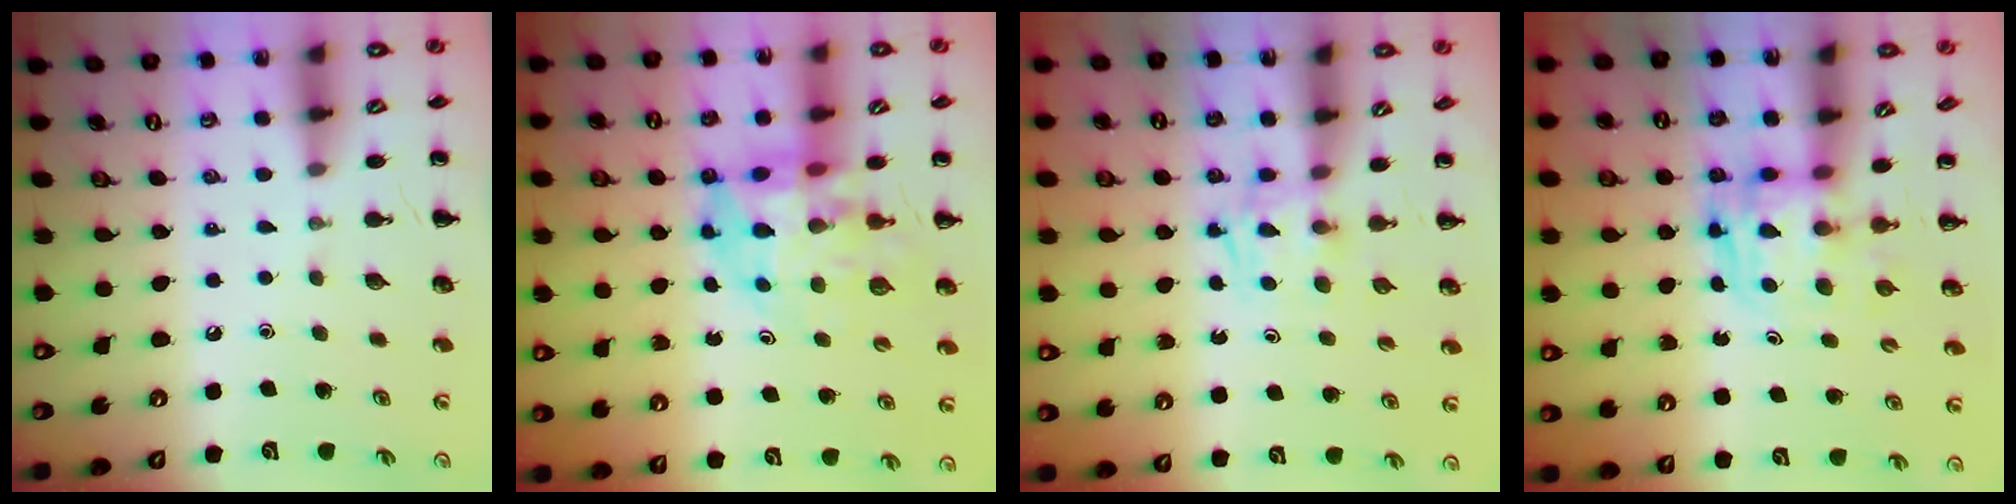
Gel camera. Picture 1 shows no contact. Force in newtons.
{"total": 9.6, "press": 9.1, "slide": 3.1}
{"total": 2.5, "press": 2.3, "slide": 1.0}
{"total": 2.7, "press": 2.7, "slide": 0.2}